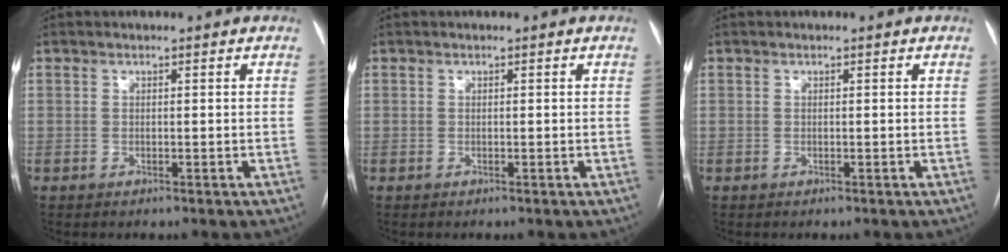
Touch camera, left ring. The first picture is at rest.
{"total": 0.0}
{"total": 0.0}